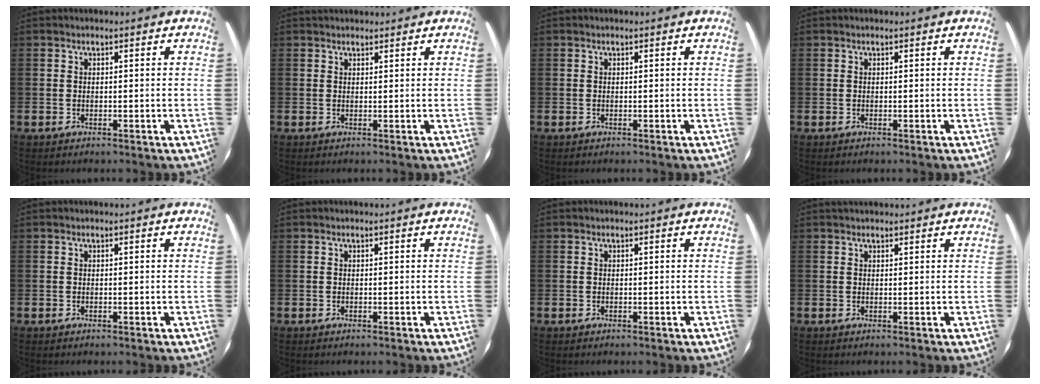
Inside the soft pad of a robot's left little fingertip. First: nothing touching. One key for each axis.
{"total": 1.1, "fx": 1.0, "fy": 0.4, "fz": -0.1, "tx": 0.008, "ty": 0.000, "tz": 0.019}
{"total": 0.0}
{"total": 0.0}
{"total": 0.0}
{"total": 0.0}
{"total": 0.0}
{"total": 0.8, "fx": 0.8, "fy": 0.3, "fz": 0.1, "tx": 0.007, "ty": -0.001, "tz": 0.013}